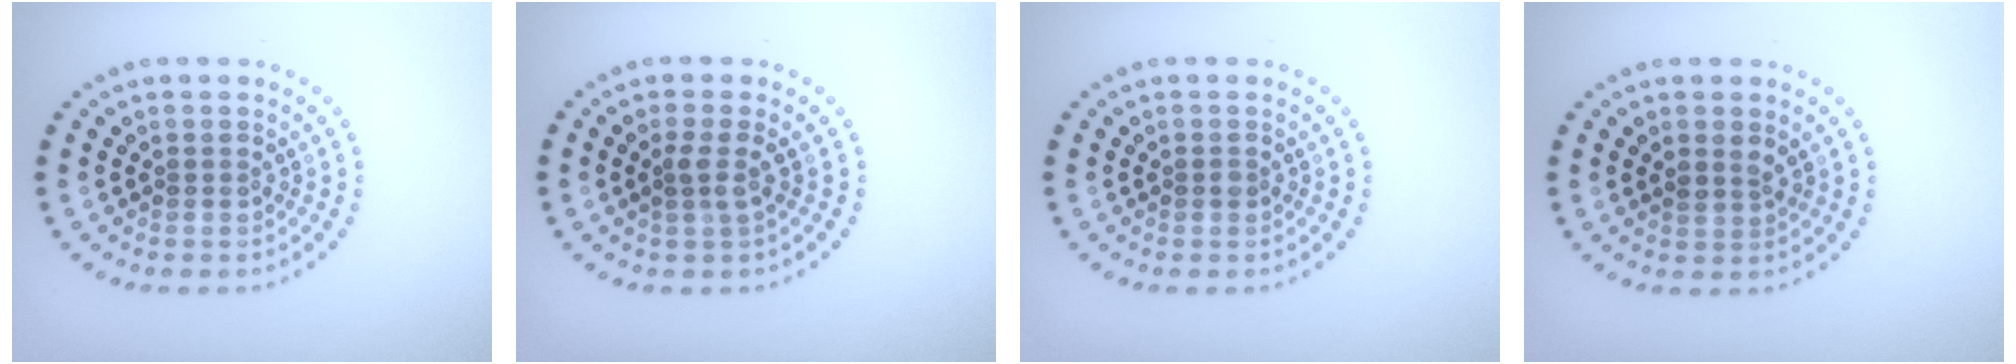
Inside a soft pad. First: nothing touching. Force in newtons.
{"total": 1.5, "press": 1.2, "slide": 1.0}
{"total": 0.5, "press": 0.5, "slide": 0.1}
{"total": 1.4, "press": 1.2, "slide": 0.5}